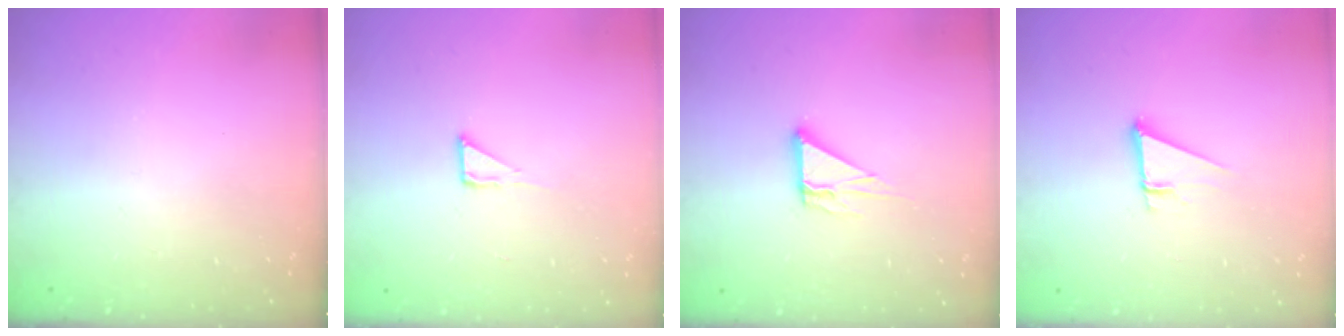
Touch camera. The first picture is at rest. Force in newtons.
{"total": 3.6, "press": 3.6, "slide": 0.3}
{"total": 5.5, "press": 5.5, "slide": 0.3}
{"total": 3.6, "press": 3.6, "slide": 0.3}